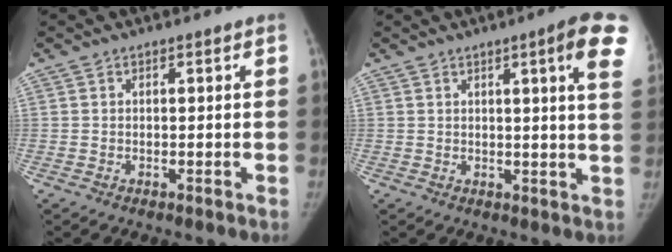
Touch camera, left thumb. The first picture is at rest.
{"total": 10.0, "force": [4.7, 0.6, 8.9], "torque": [-0.101, -0.016, 0.043]}